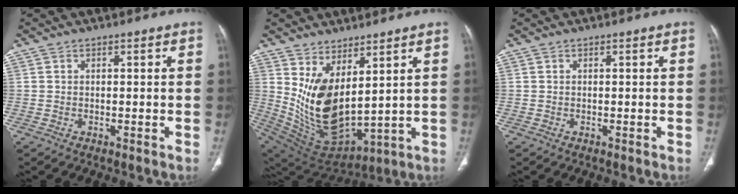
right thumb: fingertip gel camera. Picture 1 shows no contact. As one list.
[{"total": 14.6, "force": [5.0, 7.0, 11.8], "torque": [-0.214, -0.051, 0.128]}, {"total": 0.0}]